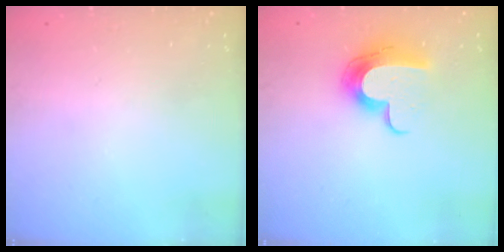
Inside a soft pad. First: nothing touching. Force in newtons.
{"total": 12.0, "press": 12.0, "slide": 1.0}